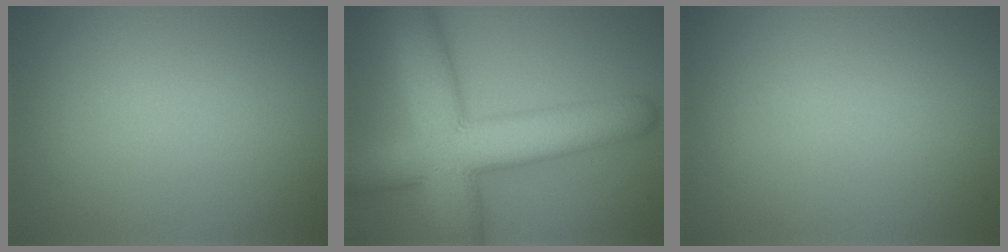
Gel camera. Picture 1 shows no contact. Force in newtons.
{"total": 11.6, "press": 11.6, "slide": 0.3}
{"total": 0.0}